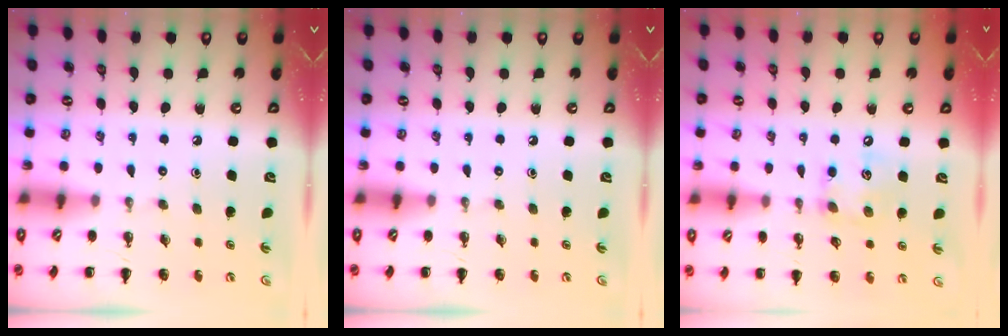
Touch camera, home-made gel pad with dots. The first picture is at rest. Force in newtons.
{"total": 0.0}
{"total": 8.2, "press": 8.2, "slide": 0.9}